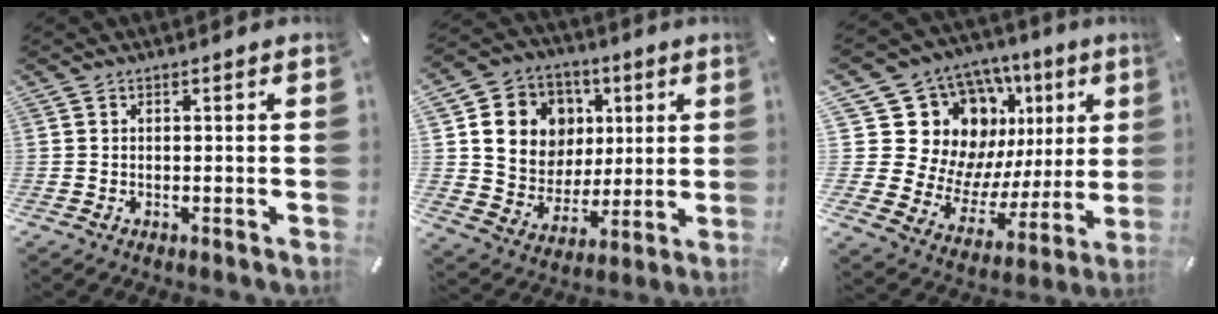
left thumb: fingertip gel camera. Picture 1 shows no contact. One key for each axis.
{"total": 13.9, "fx": 4.0, "fy": 12.7, "fz": 3.9, "tx": -0.064, "ty": -0.015, "tz": 0.086}
{"total": 20.5, "fx": 9.7, "fy": 15.7, "fz": 9.0, "tx": -0.128, "ty": -0.084, "tz": 0.214}